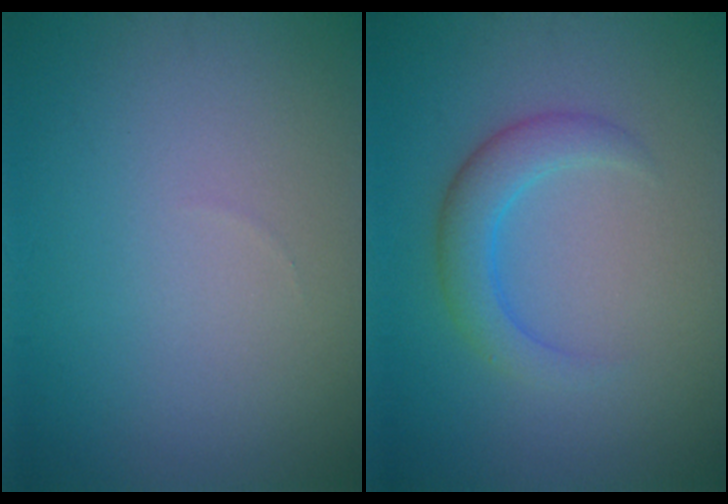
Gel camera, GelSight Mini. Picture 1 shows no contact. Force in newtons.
{"total": 3.0, "press": 3.0, "slide": 0.1}